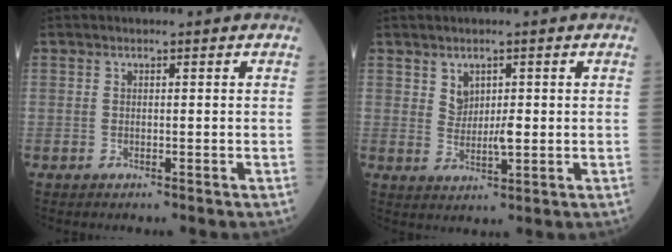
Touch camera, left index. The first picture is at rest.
{"total": 3.3, "force": [0.9, 1.9, 2.5], "torque": [-0.051, 0.004, 0.024]}